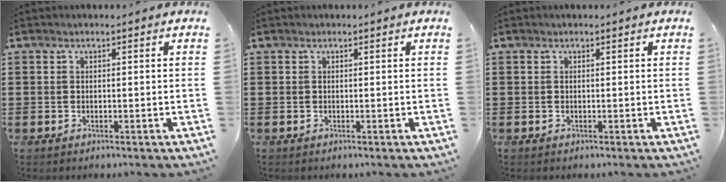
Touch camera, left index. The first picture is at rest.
{"total": 0.0}
{"total": 0.0}